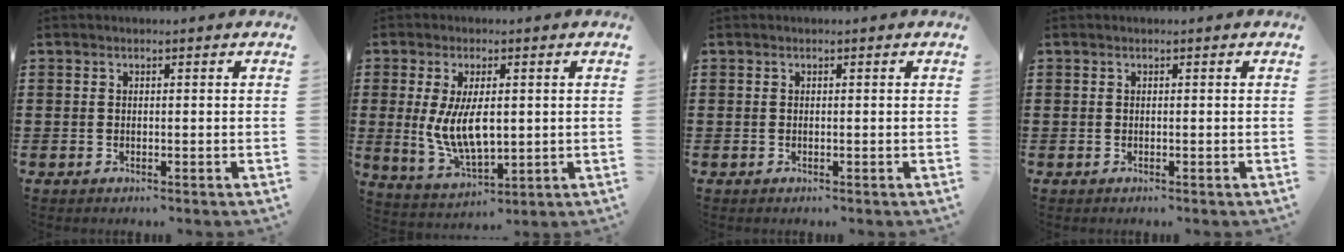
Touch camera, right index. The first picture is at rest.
{"total": 8.0, "force": [0.6, 3.6, 7.1], "torque": [-0.147, -0.003, 0.006]}
{"total": 0.0}
{"total": 0.0}